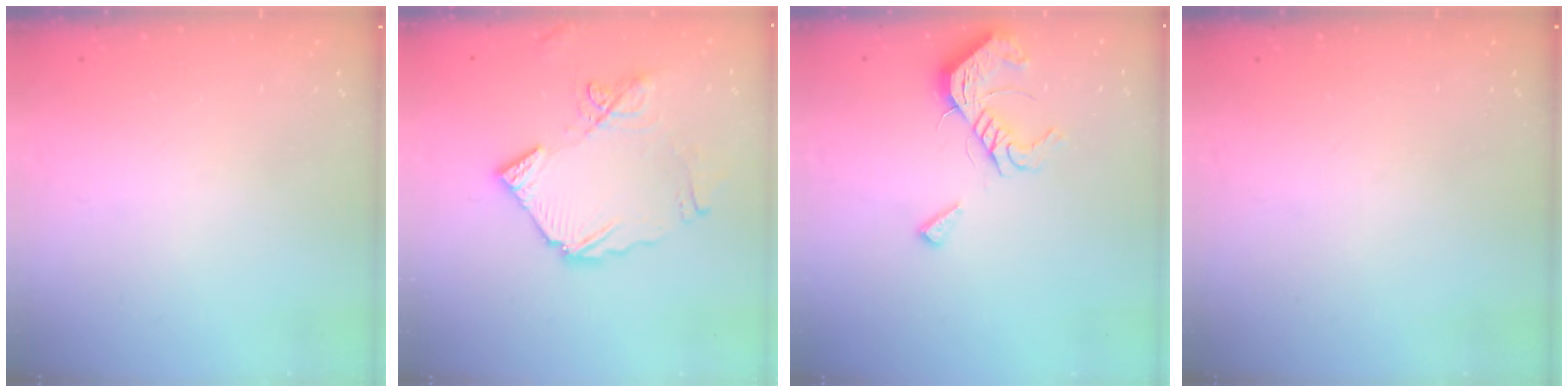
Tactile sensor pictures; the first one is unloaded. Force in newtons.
{"total": 13.4, "press": 13.3, "slide": 1.4}
{"total": 11.8, "press": 11.8, "slide": 0.8}
{"total": 0.0}